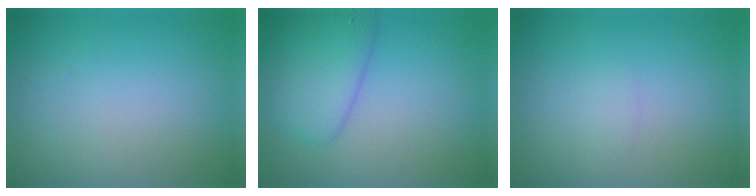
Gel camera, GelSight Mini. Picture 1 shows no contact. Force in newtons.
{"total": 4.2, "press": 4.2, "slide": 0.2}
{"total": 0.6, "press": 0.6, "slide": 0.1}